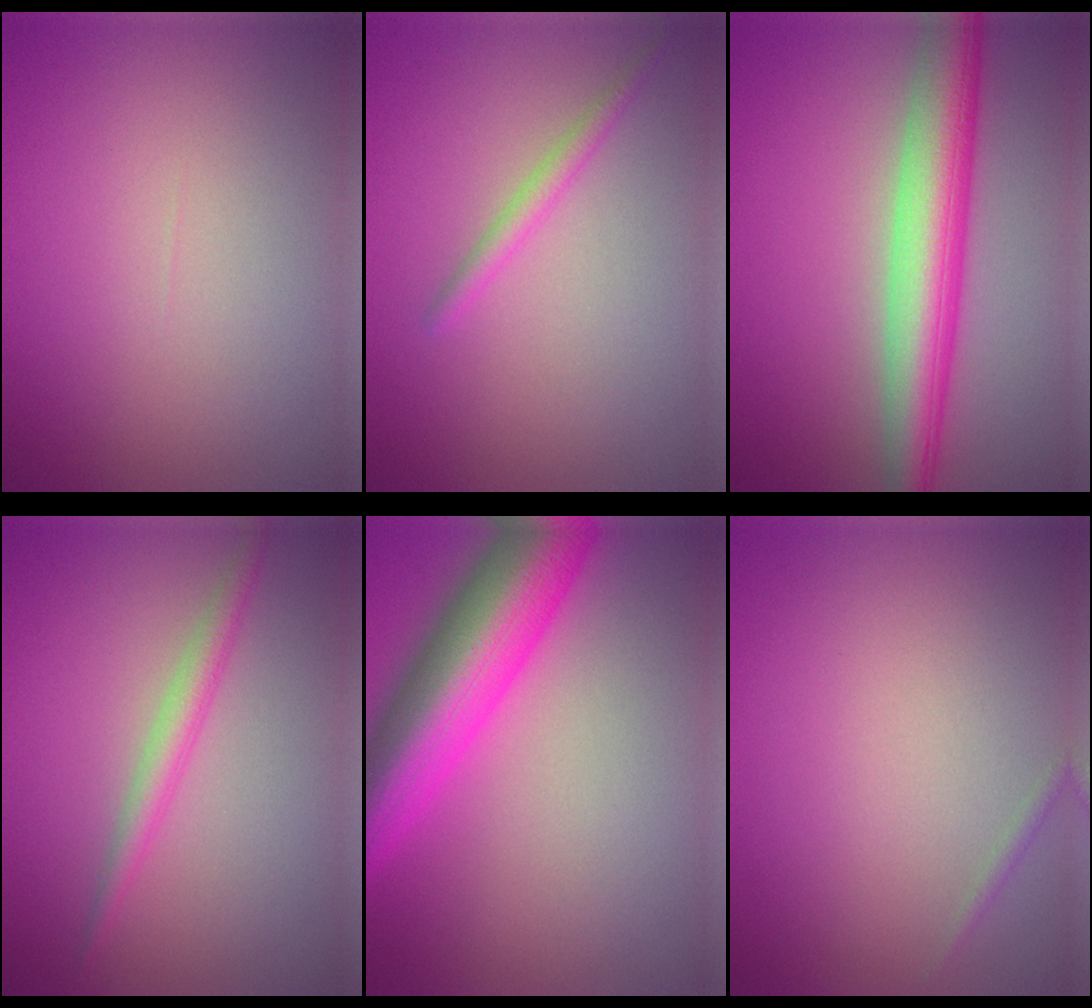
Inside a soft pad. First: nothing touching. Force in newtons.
{"total": 1.5, "press": 1.5, "slide": 0.0}
{"total": 7.0, "press": 7.0, "slide": 0.2}
{"total": 2.0, "press": 2.0, "slide": 0.0}
{"total": 10.2, "press": 10.2, "slide": 0.3}
{"total": 0.6, "press": 0.6, "slide": 0.0}